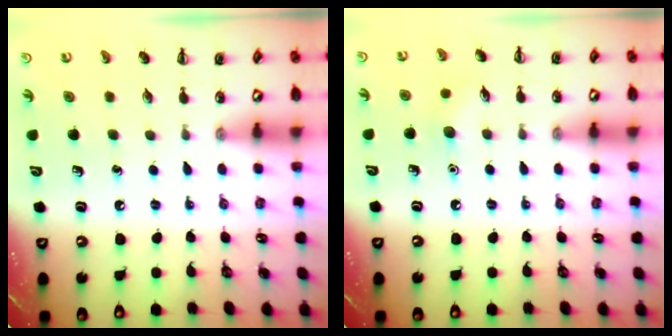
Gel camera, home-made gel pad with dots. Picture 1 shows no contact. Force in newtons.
{"total": 6.5, "press": 6.2, "slide": 1.8}